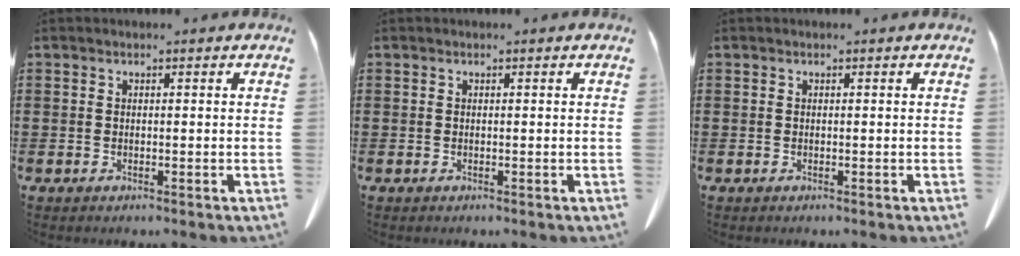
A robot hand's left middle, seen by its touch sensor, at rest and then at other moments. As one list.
[{"total": 0.0}, {"total": 0.0}]